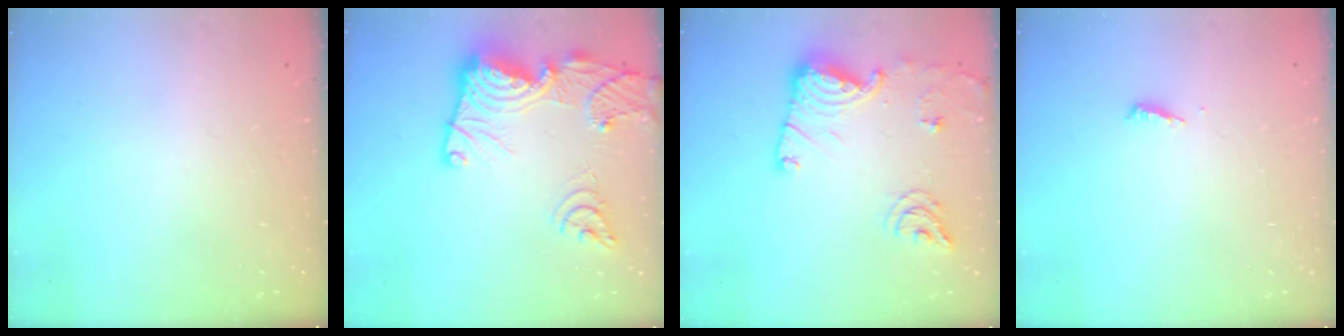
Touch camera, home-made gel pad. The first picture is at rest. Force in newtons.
{"total": 21.8, "press": 21.7, "slide": 2.3}
{"total": 15.1, "press": 15.0, "slide": 1.5}
{"total": 3.6, "press": 3.6, "slide": 0.4}